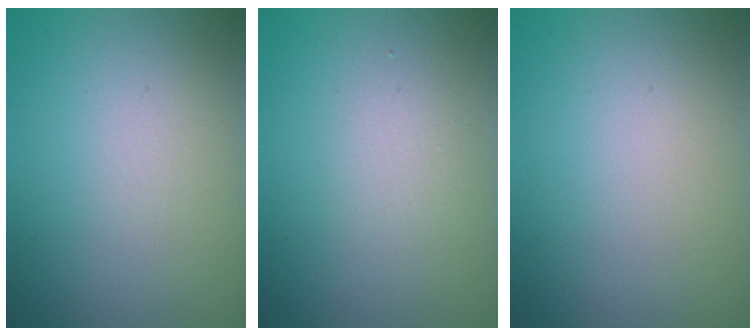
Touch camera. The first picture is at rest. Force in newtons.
{"total": 1.5, "press": 1.5, "slide": 0.1}
{"total": 0.0}